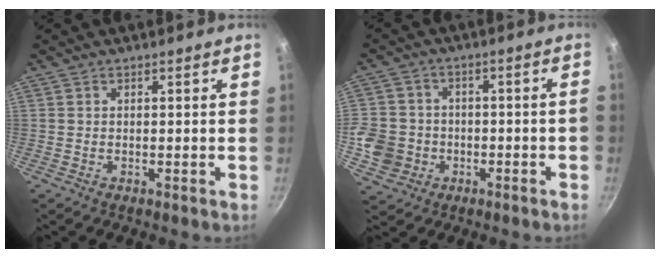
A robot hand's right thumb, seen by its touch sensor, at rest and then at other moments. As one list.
[{"total": 9.5, "force": [-3.1, 8.3, 3.4], "torque": [-0.052, 0.036, -0.056]}]